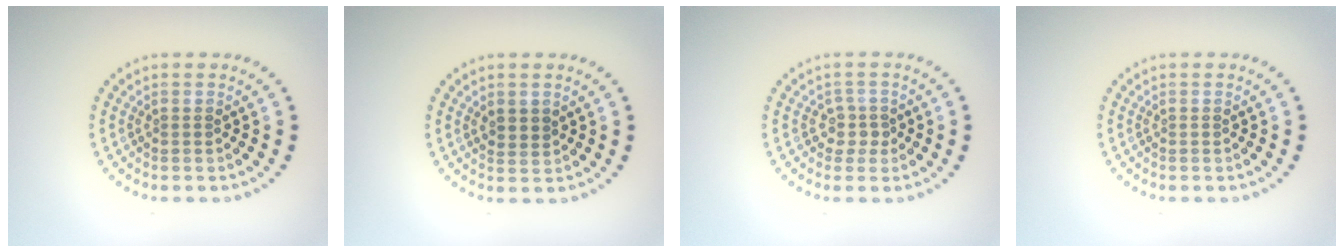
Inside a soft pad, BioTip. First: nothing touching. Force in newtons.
{"total": 1.5, "press": 1.4, "slide": 0.7}
{"total": 1.7, "press": 1.2, "slide": 1.1}
{"total": 0.0}